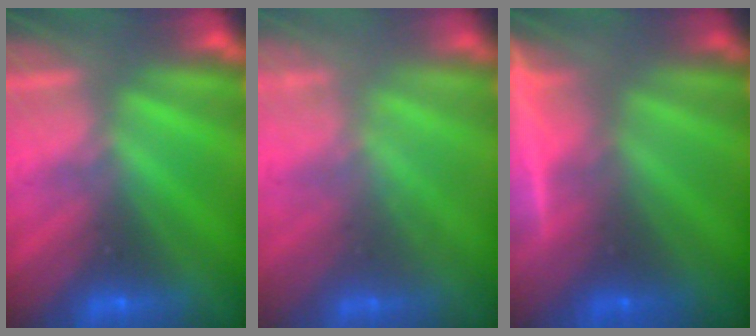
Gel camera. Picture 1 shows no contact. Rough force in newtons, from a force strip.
{"total": 1.2}
{"total": 9.1}